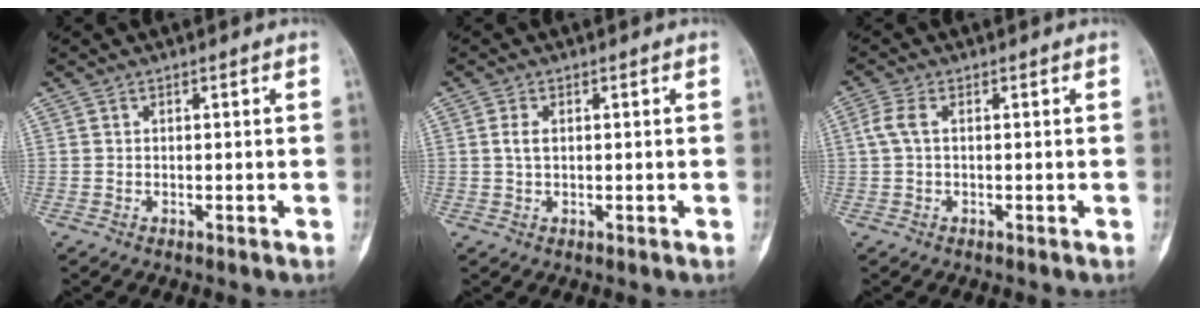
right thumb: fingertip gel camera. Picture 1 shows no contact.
{"total": 2.0, "force": [0.4, 1.1, 1.6], "torque": [-0.031, 0.003, 0.008]}
{"total": 2.8, "force": [0.3, 1.3, 2.5], "torque": [-0.072, 0.007, 0.004]}